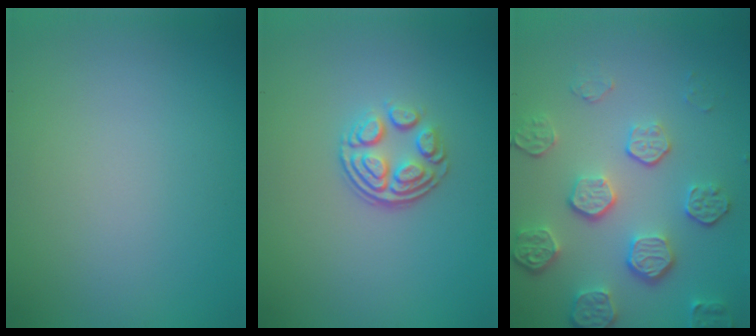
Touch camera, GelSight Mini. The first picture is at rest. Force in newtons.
{"total": 3.5, "press": 2.5, "slide": 2.4}
{"total": 5.4, "press": 4.1, "slide": 3.5}